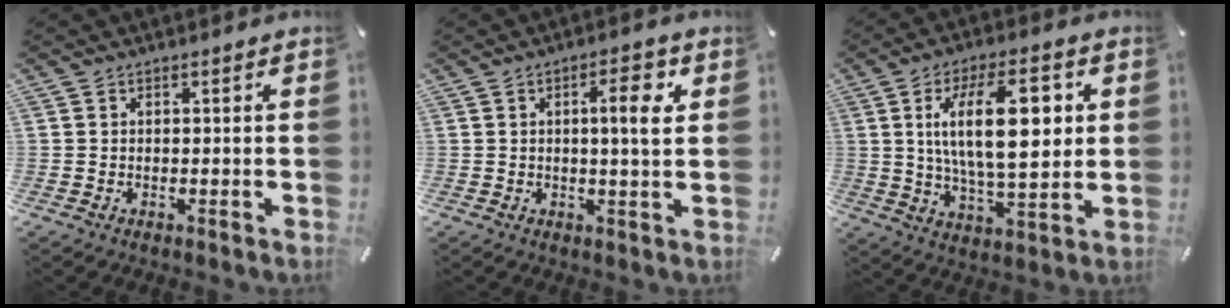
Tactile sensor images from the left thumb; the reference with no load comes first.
{"total": 7.3, "force": [1.9, 1.5, 6.9], "torque": [-0.105, -0.011, 0.022]}
{"total": 18.5, "force": [4.2, 7.9, 16.2], "torque": [-0.281, -0.003, 0.056]}